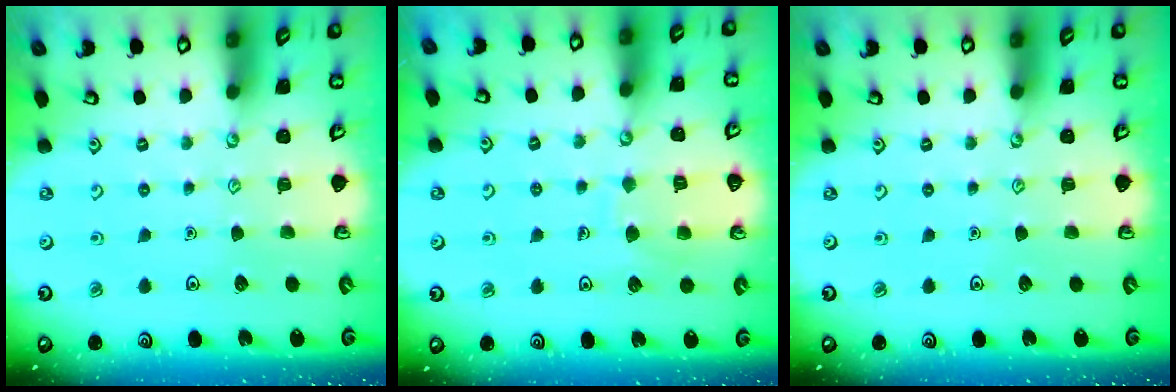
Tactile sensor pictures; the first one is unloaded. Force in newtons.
{"total": 7.2, "press": 7.2, "slide": 0.6}
{"total": 0.0}